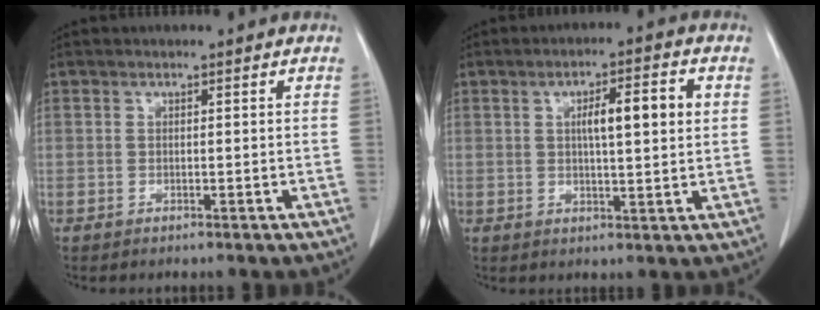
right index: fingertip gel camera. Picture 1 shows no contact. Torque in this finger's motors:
{"motor_torque": [0.38, 0.24, 0.25, 0.09]}